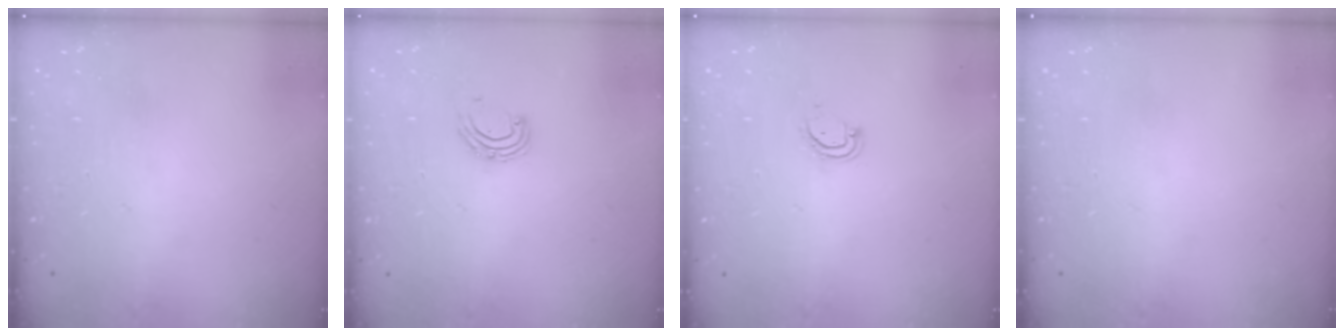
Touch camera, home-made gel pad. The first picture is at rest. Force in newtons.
{"total": 6.0, "press": 5.9, "slide": 1.1}
{"total": 3.1, "press": 3.1, "slide": 0.4}
{"total": 0.0}